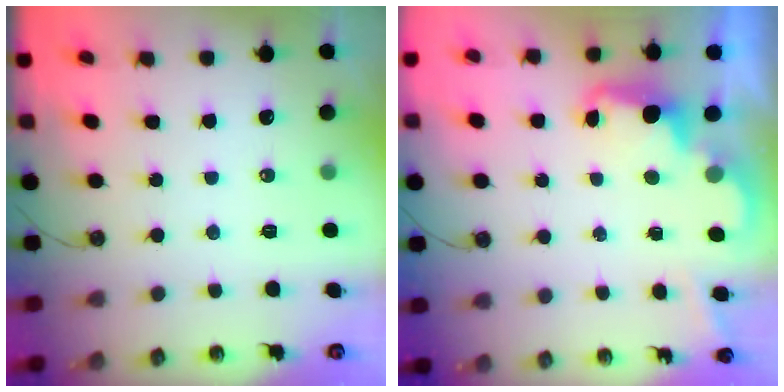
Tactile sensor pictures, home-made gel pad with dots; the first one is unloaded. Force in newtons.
{"total": 2.3, "press": 2.3, "slide": 0.5}